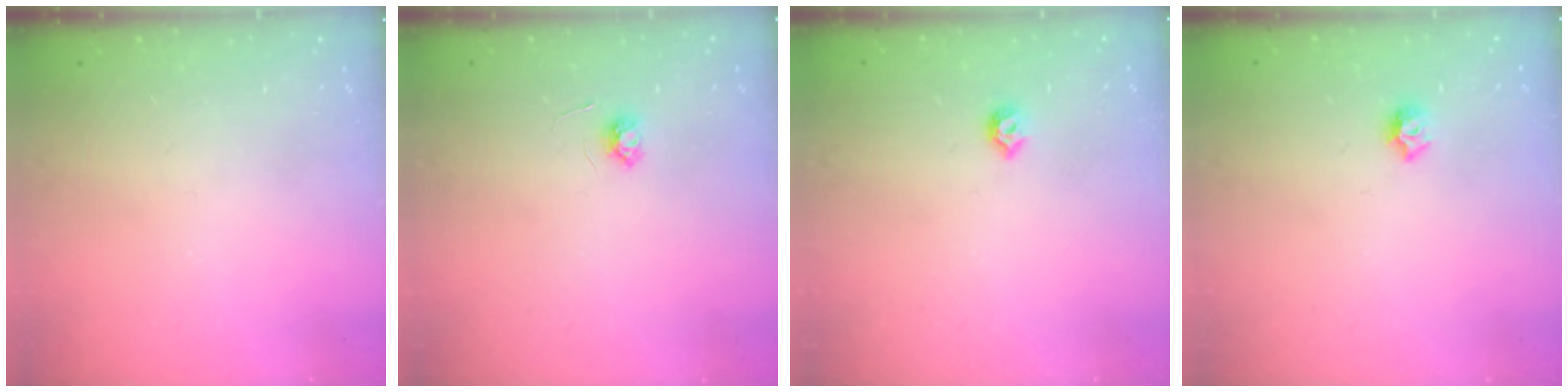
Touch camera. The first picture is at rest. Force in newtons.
{"total": 3.6, "press": 3.6, "slide": 0.5}
{"total": 5.0, "press": 4.9, "slide": 1.1}
{"total": 5.8, "press": 5.8, "slide": 0.7}